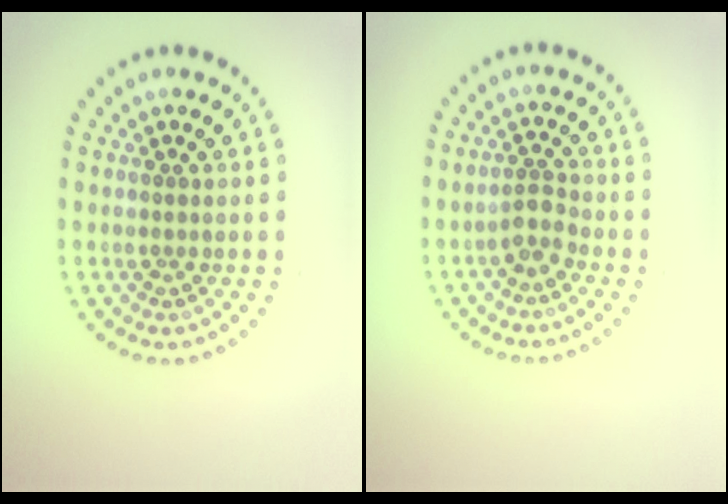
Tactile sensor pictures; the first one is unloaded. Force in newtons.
{"total": 1.8, "press": 1.5, "slide": 1.1}